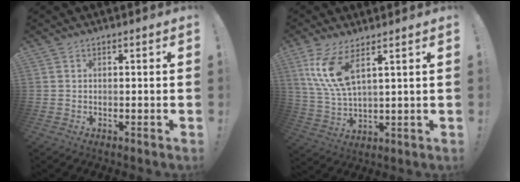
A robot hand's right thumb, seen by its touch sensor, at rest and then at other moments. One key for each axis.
{"total": 10.9, "fx": 5.9, "fy": 3.2, "fz": 8.5, "tx": -0.174, "ty": -0.023, "tz": 0.108}